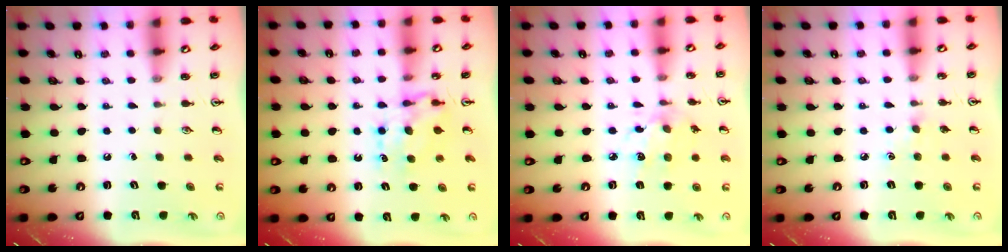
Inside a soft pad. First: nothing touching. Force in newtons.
{"total": 7.0, "press": 7.0, "slide": 0.5}
{"total": 8.7, "press": 8.7, "slide": 0.5}
{"total": 3.6, "press": 3.6, "slide": 0.5}